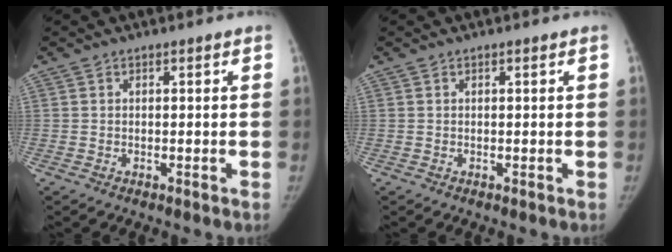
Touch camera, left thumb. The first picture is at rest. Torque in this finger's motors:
{"motor_torque": [1.36, 1.35, -0.03, 0.05, 0.01]}